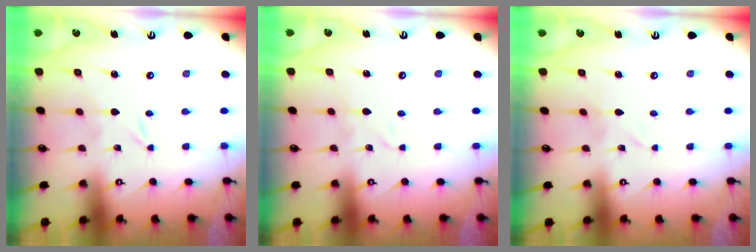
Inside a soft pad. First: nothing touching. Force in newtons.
{"total": 2.6, "press": 2.6, "slide": 0.3}
{"total": 1.6, "press": 1.6, "slide": 0.2}